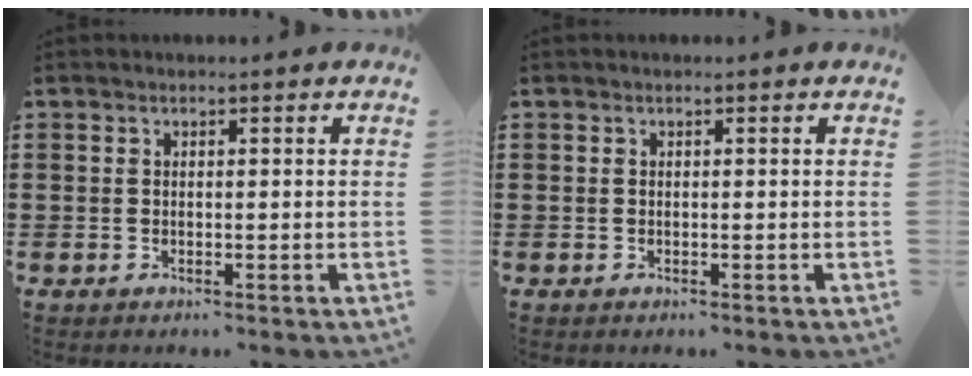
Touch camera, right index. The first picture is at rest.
{"total": 0.0}